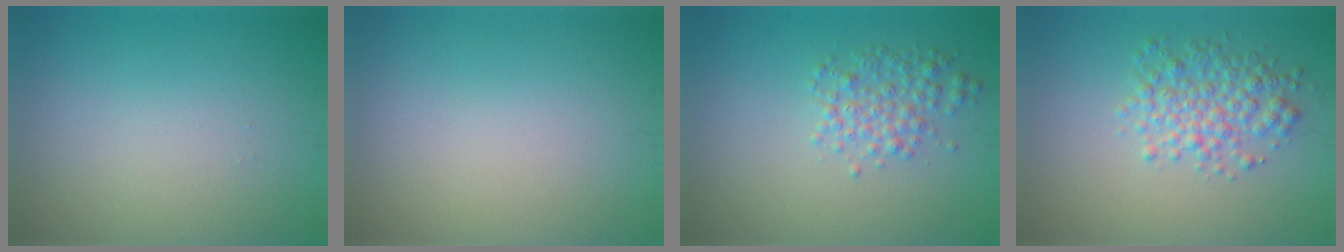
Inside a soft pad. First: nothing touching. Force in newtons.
{"total": 0.0}
{"total": 2.6, "press": 2.6, "slide": 0.0}
{"total": 3.8, "press": 3.8, "slide": 0.1}